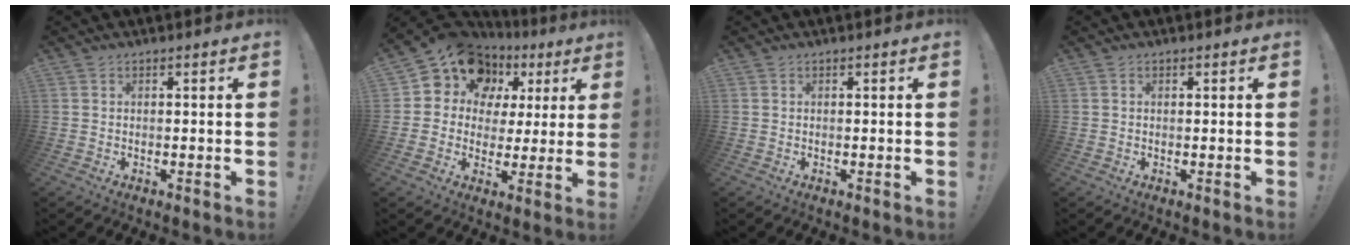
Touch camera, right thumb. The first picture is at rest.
{"total": 13.5, "force": [8.2, 9.6, 4.6], "torque": [-0.081, -0.059, 0.160]}
{"total": 0.0}
{"total": 0.0}